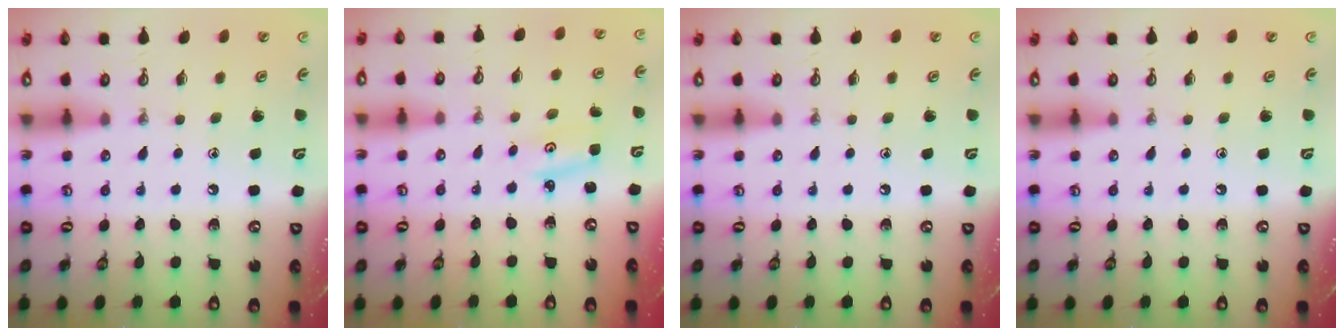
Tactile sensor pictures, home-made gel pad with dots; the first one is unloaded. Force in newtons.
{"total": 2.7, "press": 2.7, "slide": 0.3}
{"total": 0.0}
{"total": 0.0}